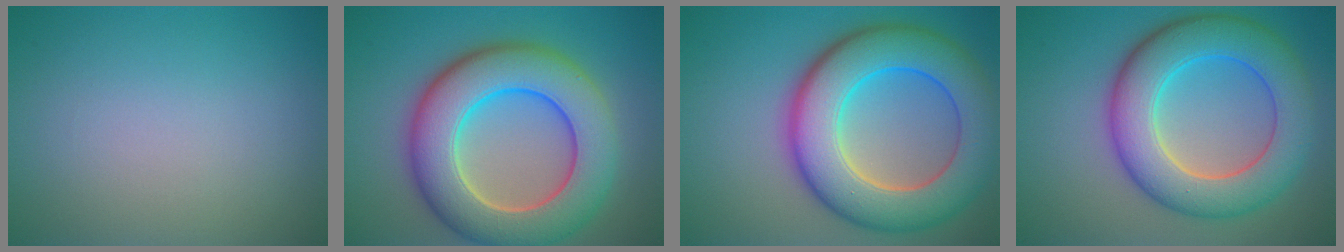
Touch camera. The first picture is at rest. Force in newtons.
{"total": 11.2, "press": 11.2, "slide": 0.5}
{"total": 11.3, "press": 11.3, "slide": 0.2}
{"total": 9.3, "press": 9.3, "slide": 0.4}